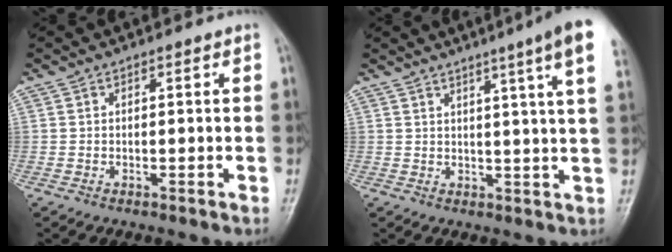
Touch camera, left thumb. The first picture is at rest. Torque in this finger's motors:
{"motor_torque": [2.03, 2.18, 1.86, -0.91, 0.09]}